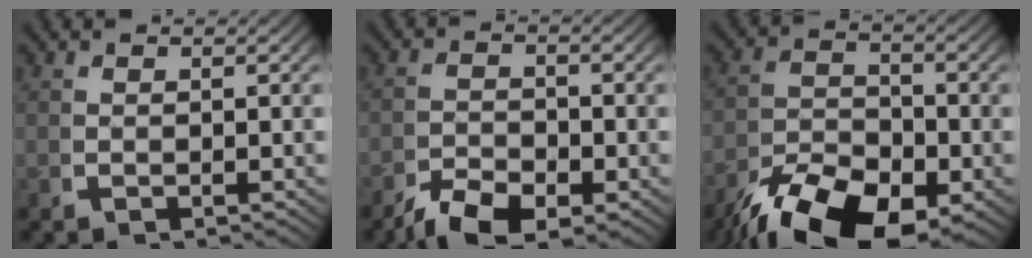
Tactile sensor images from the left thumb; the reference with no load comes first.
{"total": 4.3, "force": [-2.9, 2.3, 2.3], "torque": [-0.037, -0.013, -0.054]}
{"total": 10.3, "force": [-6.0, 5.7, 6.2], "torque": [-0.098, -0.033, -0.087]}